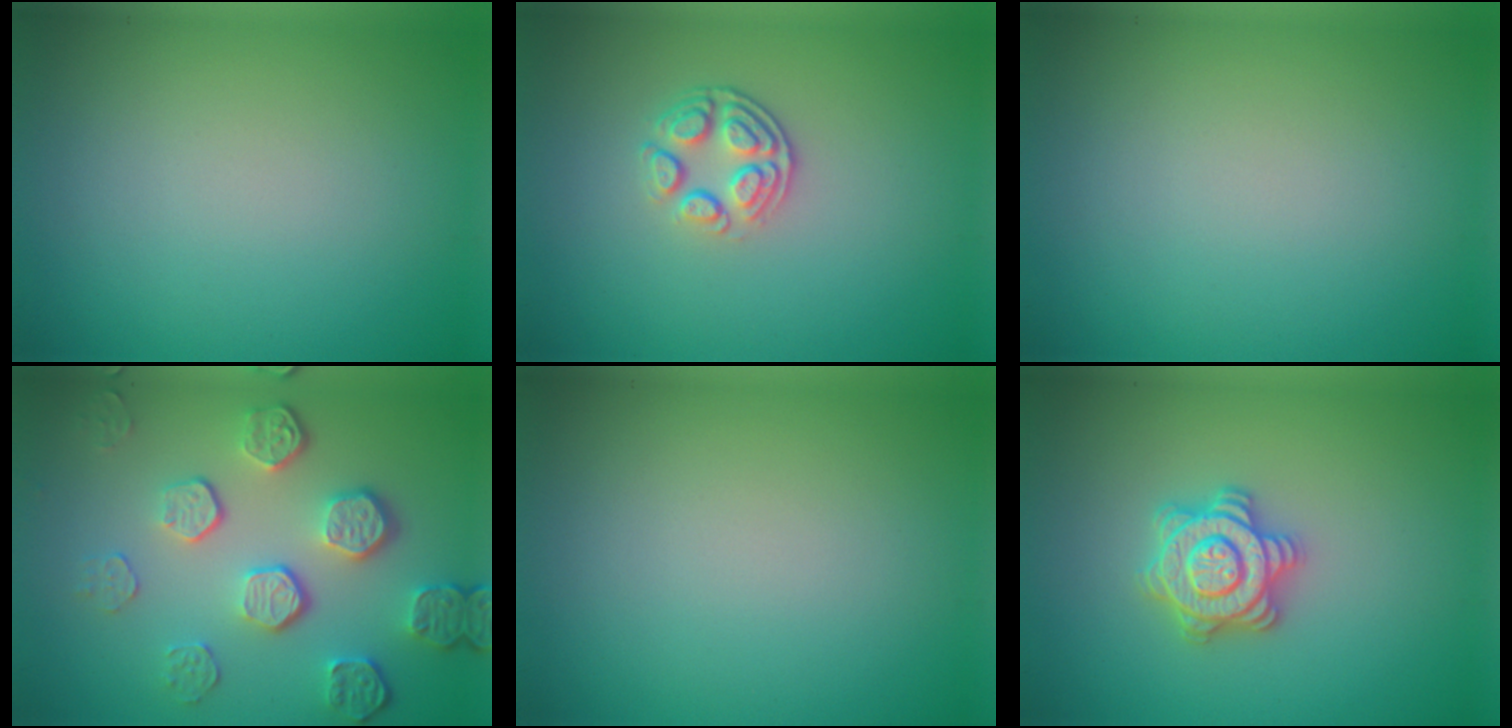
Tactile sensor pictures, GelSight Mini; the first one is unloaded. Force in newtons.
{"total": 3.0, "press": 2.3, "slide": 1.9}
{"total": 0.0}
{"total": 5.6, "press": 4.0, "slide": 3.9}
{"total": 0.0}
{"total": 3.7, "press": 3.6, "slide": 0.6}